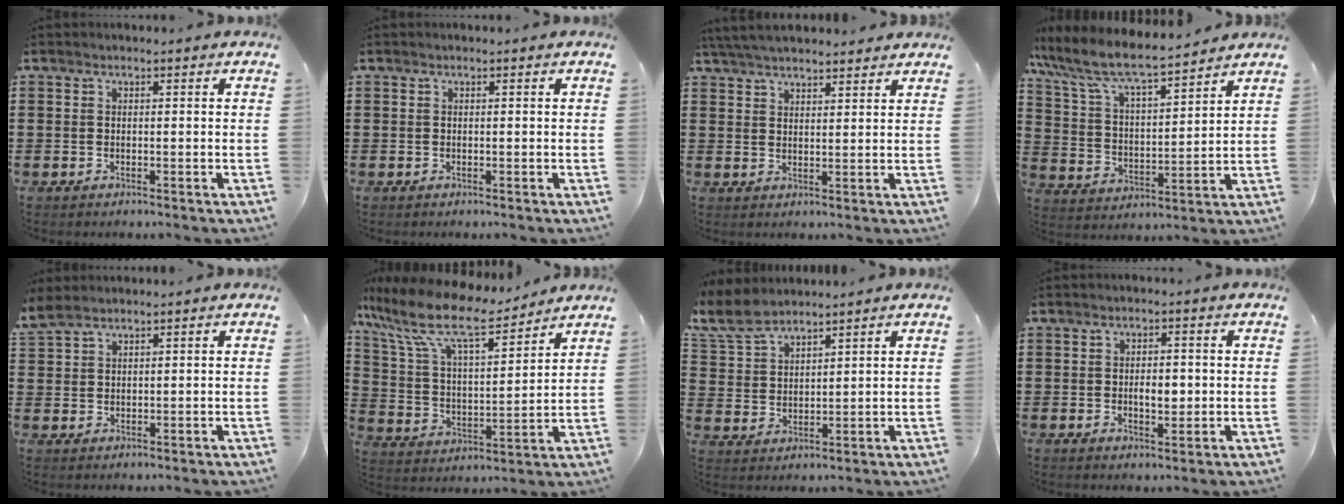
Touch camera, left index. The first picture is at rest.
{"total": 0.0}
{"total": 4.7, "force": [4.5, 0.8, 1.3], "torque": [-0.038, -0.006, 0.084]}
{"total": 8.3, "force": [7.4, 1.3, 3.6], "torque": [-0.102, -0.040, 0.125]}
{"total": 3.0, "force": [2.5, 1.0, 1.3], "torque": [-0.032, 0.003, 0.048]}
{"total": 11.5, "force": [8.9, 2.3, 7.0], "torque": [-0.174, -0.049, 0.150]}
{"total": 6.4, "force": [5.4, 2.1, 2.7], "torque": [-0.074, -0.011, 0.101]}
{"total": 3.5, "force": [-0.1, 1.7, 3.0], "torque": [-0.050, 0.002, -0.006]}